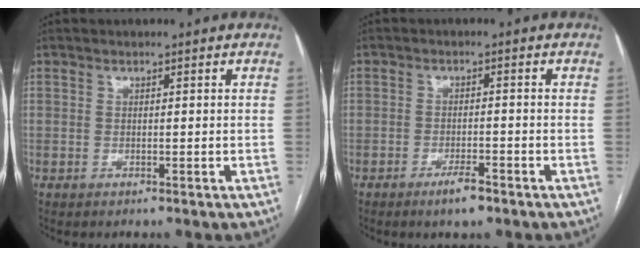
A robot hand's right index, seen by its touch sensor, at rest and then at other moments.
{"total": 3.4, "force": [-2.3, 0.8, 2.3], "torque": [-0.041, 0.000, -0.038]}